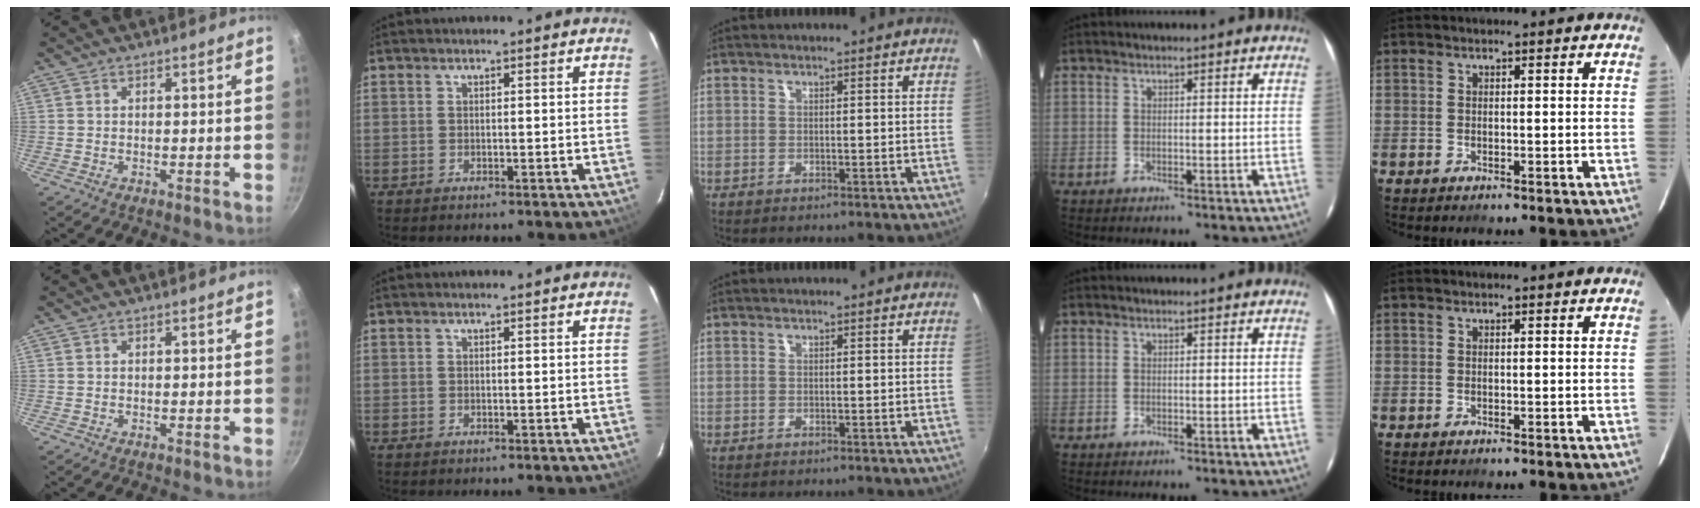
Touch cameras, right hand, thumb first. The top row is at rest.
{}